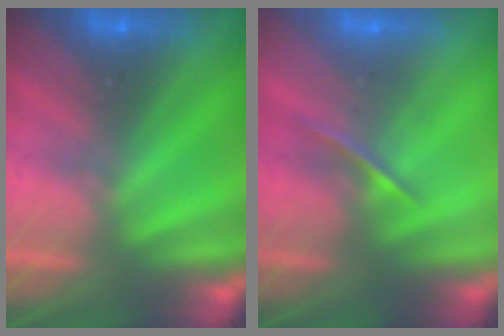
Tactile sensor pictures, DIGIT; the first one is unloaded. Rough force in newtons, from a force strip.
{"total": 1.4}